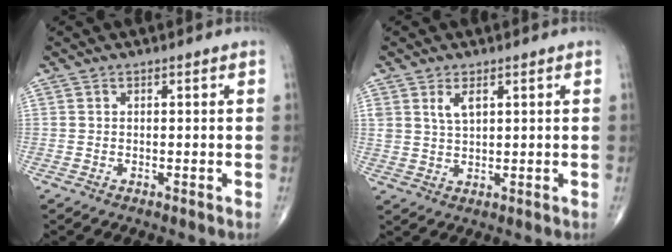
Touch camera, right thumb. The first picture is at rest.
{"total": 3.5, "force": [1.7, 1.7, 2.5], "torque": [-0.042, -0.008, 0.036]}